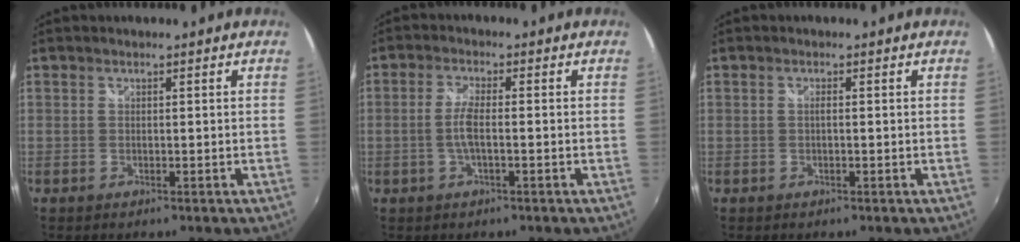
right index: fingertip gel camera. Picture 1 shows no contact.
{"total": 3.5, "force": [-0.8, 0.5, 3.4], "torque": [-0.071, 0.000, -0.015]}
{"total": 0.7, "force": [-0.1, 0.0, 0.7], "torque": [-0.012, 0.003, -0.003]}